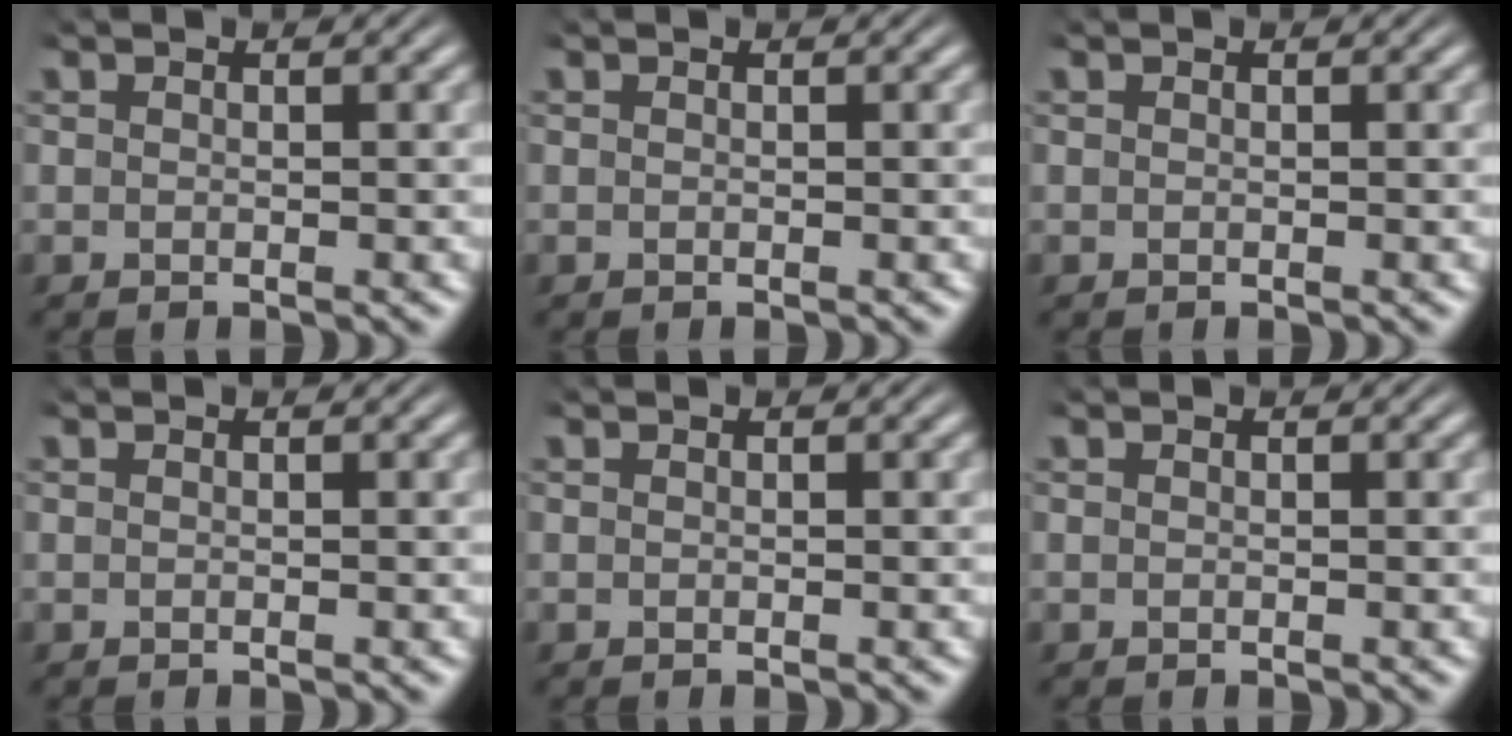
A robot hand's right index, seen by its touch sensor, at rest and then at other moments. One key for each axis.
{"total": 0.0}
{"total": 0.0}
{"total": 0.0}
{"total": 0.0}
{"total": 0.0}